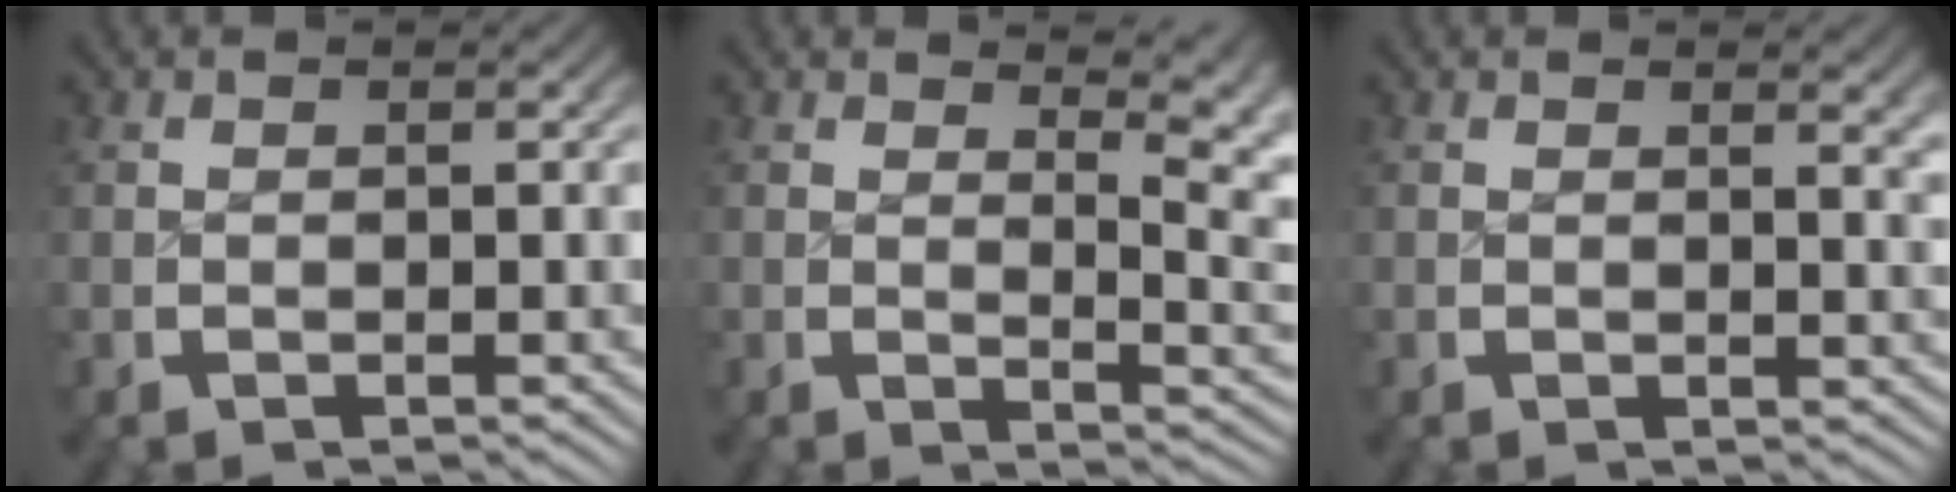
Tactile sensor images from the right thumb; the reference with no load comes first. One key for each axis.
{"total": 4.6, "fx": 1.1, "fy": 1.9, "fz": 4.0, "tx": -0.029, "ty": -0.008, "tz": 0.021}
{"total": 1.3, "fx": 0.7, "fy": 0.0, "fz": 1.1, "tx": -0.012, "ty": -0.004, "tz": 0.010}